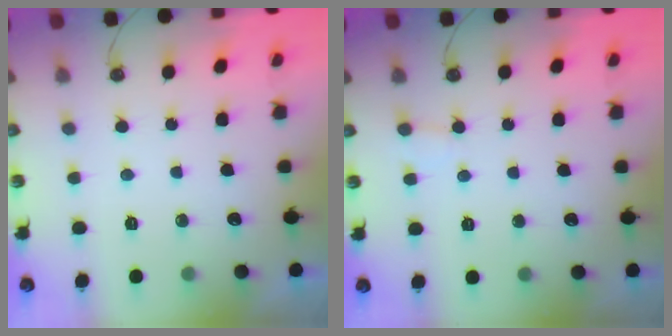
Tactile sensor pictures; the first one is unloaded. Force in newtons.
{"total": 2.8, "press": 2.8, "slide": 0.2}